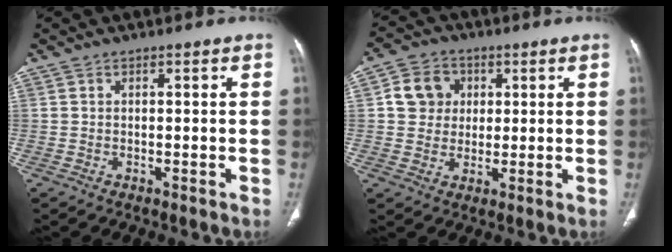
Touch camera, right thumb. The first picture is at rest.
{"total": 7.6, "force": [1.6, 6.8, 2.9], "torque": [-0.023, 0.000, 0.023]}